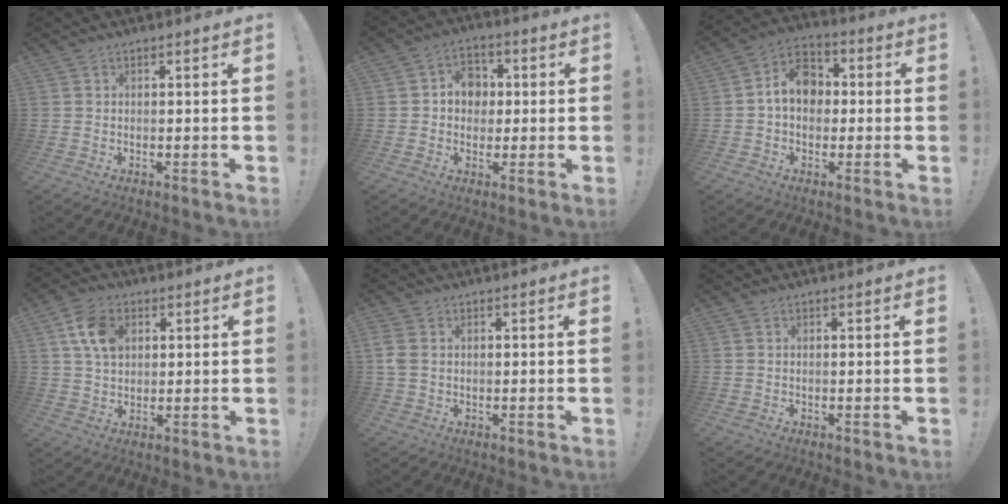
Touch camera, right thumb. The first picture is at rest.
{"total": 8.1, "force": [1.0, 7.1, 3.8], "torque": [-0.058, 0.005, 0.022]}
{"total": 10.7, "force": [0.8, 8.2, 6.9], "torque": [-0.102, 0.018, 0.020]}
{"total": 10.3, "force": [3.5, 7.3, 6.4], "torque": [-0.112, 0.007, 0.068]}
{"total": 3.6, "force": [0.7, 2.7, 2.3], "torque": [-0.046, -0.001, 0.015]}
{"total": 0.0}